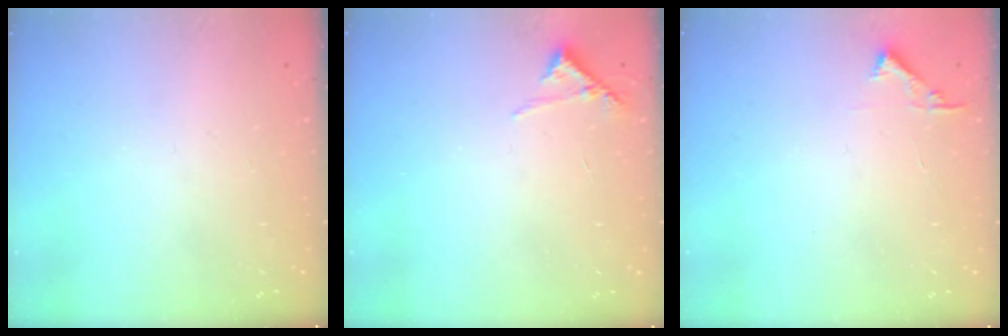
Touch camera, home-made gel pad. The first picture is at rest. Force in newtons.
{"total": 6.4, "press": 6.4, "slide": 0.2}
{"total": 4.4, "press": 4.4, "slide": 0.4}